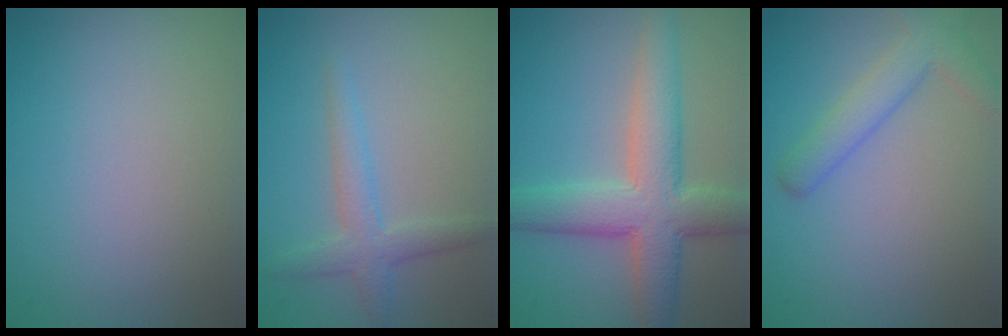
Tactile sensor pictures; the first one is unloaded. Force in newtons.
{"total": 2.7, "press": 2.7, "slide": 0.1}
{"total": 6.9, "press": 6.9, "slide": 0.5}
{"total": 3.5, "press": 3.5, "slide": 0.2}